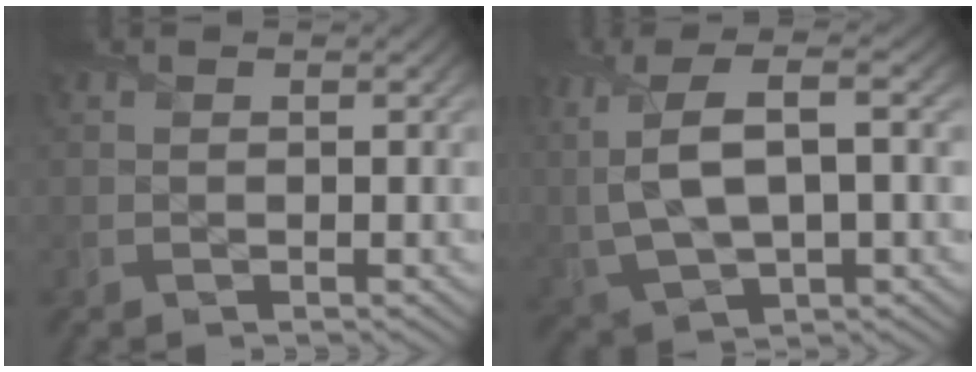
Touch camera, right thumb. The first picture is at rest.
{"total": 10.8, "force": [1.7, 5.0, 9.4], "torque": [-0.229, 0.006, 0.036]}